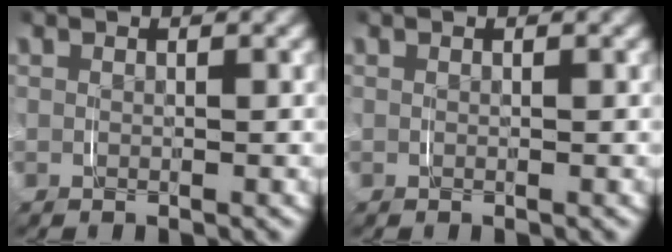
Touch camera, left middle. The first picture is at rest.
{"total": 0.0}